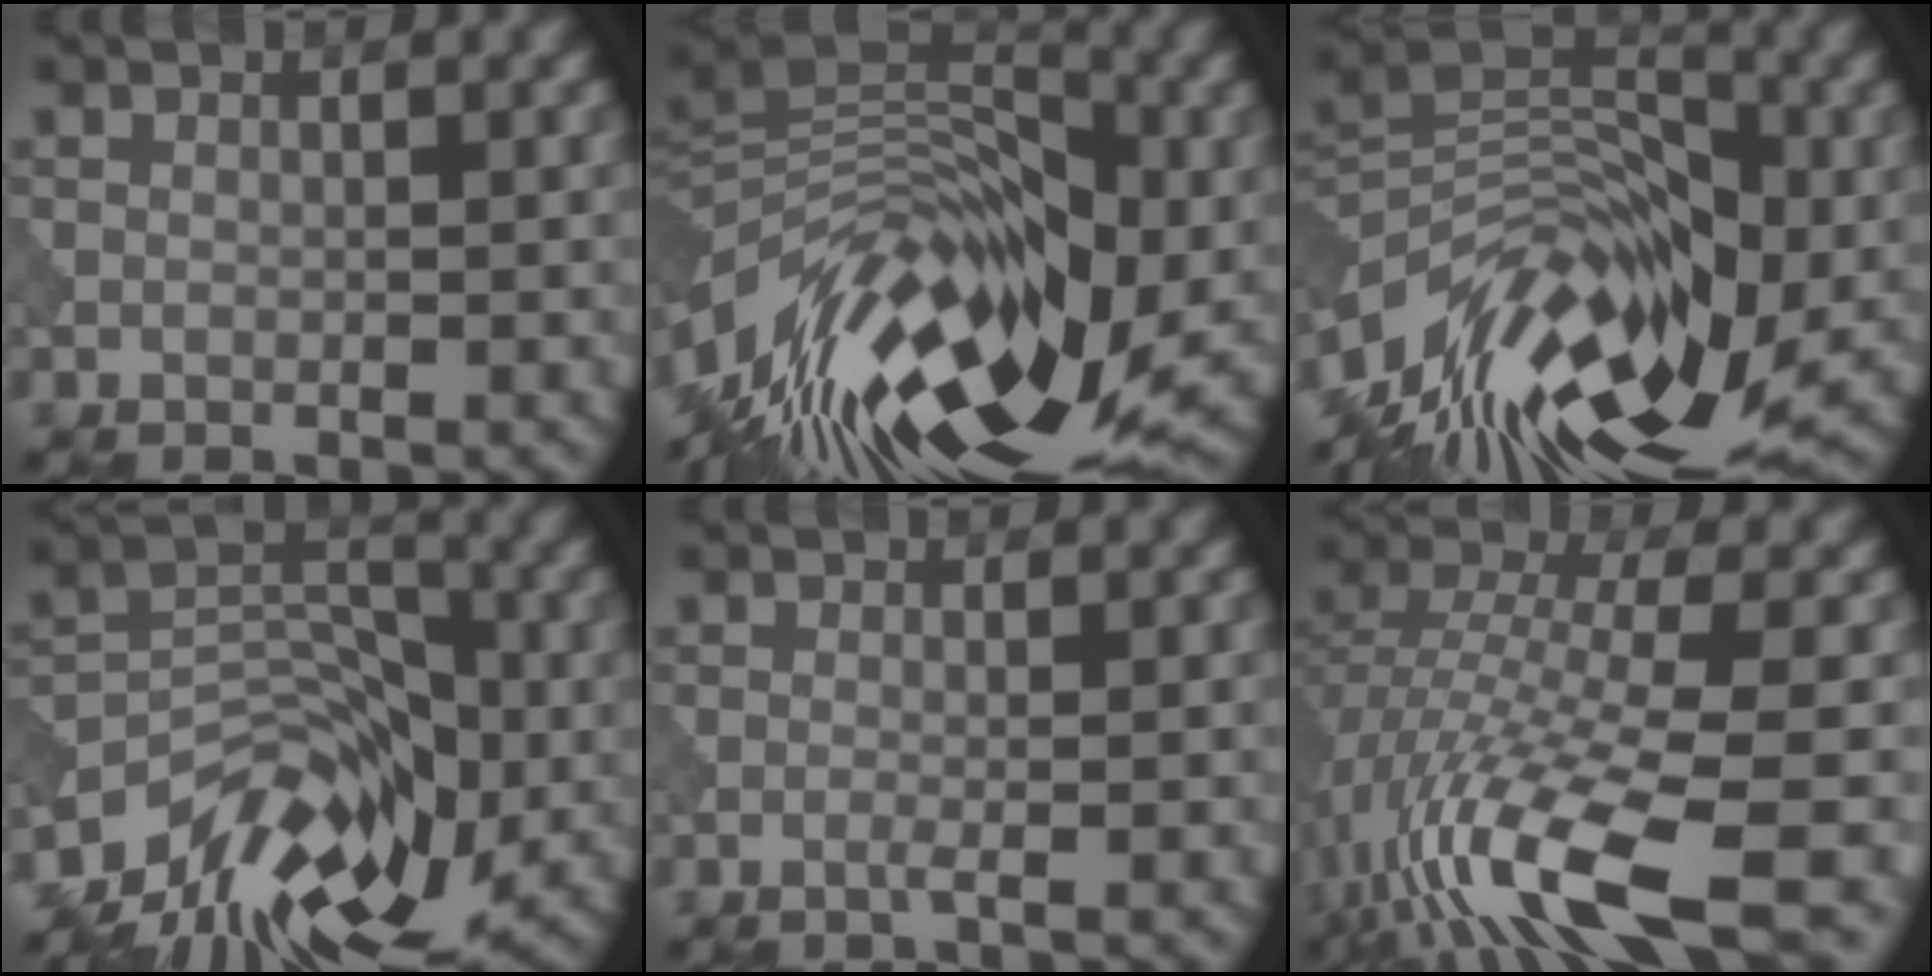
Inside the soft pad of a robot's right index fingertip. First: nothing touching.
{"total": 16.4, "force": [-5.3, 7.9, 13.3], "torque": [-0.232, 0.031, -0.119]}
{"total": 13.5, "force": [-5.9, 6.9, 9.9], "torque": [-0.177, 0.030, -0.125]}
{"total": 9.8, "force": [-6.5, 4.8, 5.6], "torque": [-0.076, 0.001, -0.127]}
{"total": 1.0, "force": [-0.3, 0.2, 0.9], "torque": [-0.016, -0.001, -0.011]}
{"total": 12.5, "force": [-5.3, 3.7, 10.7], "torque": [-0.214, -0.006, -0.095]}